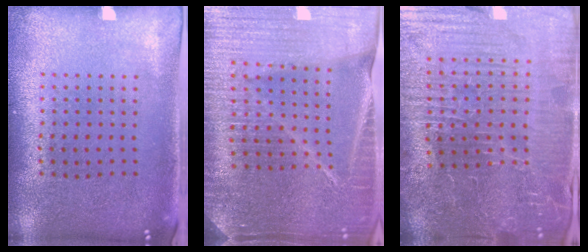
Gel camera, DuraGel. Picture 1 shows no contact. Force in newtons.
{"total": 5.4, "press": 4.7, "slide": 2.5}
{"total": 5.9, "press": 5.6, "slide": 1.9}